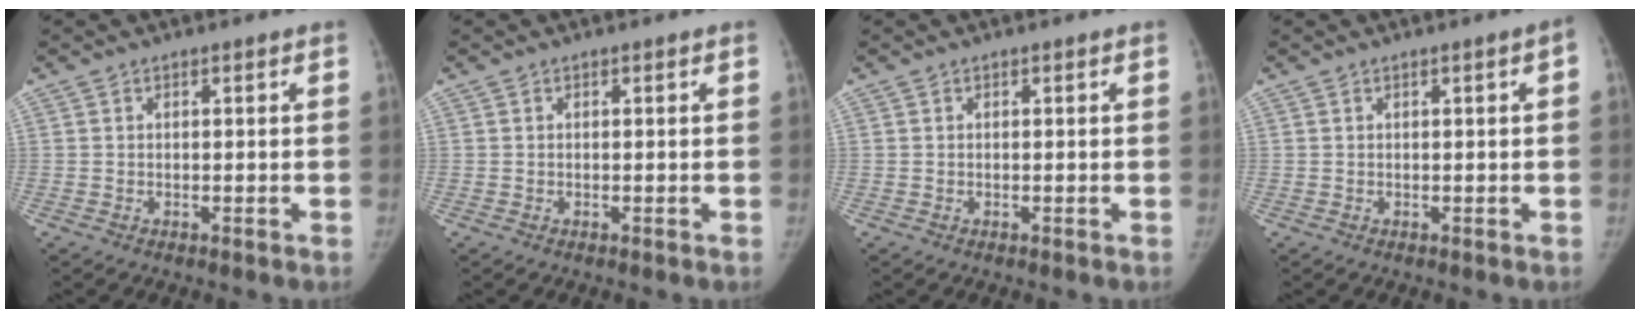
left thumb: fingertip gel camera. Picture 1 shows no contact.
{"total": 0.0}
{"total": 0.0}
{"total": 1.4, "force": [0.1, 0.1, 1.4], "torque": [-0.018, 0.005, 0.000]}